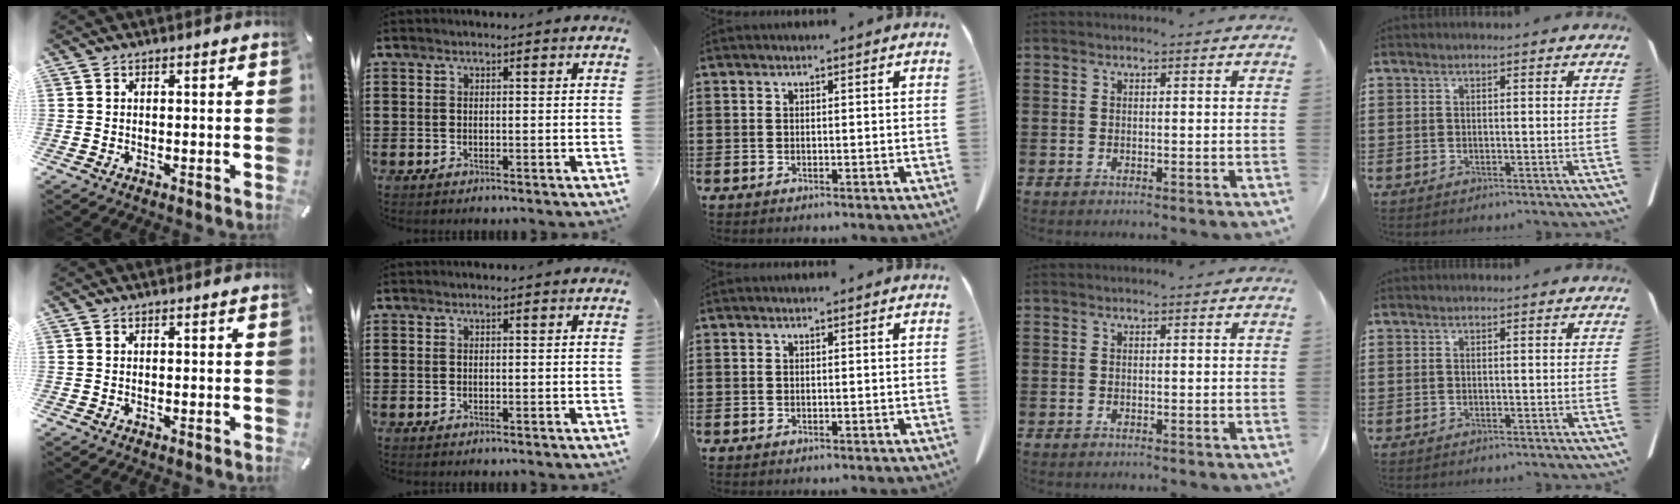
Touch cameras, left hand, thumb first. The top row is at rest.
{}